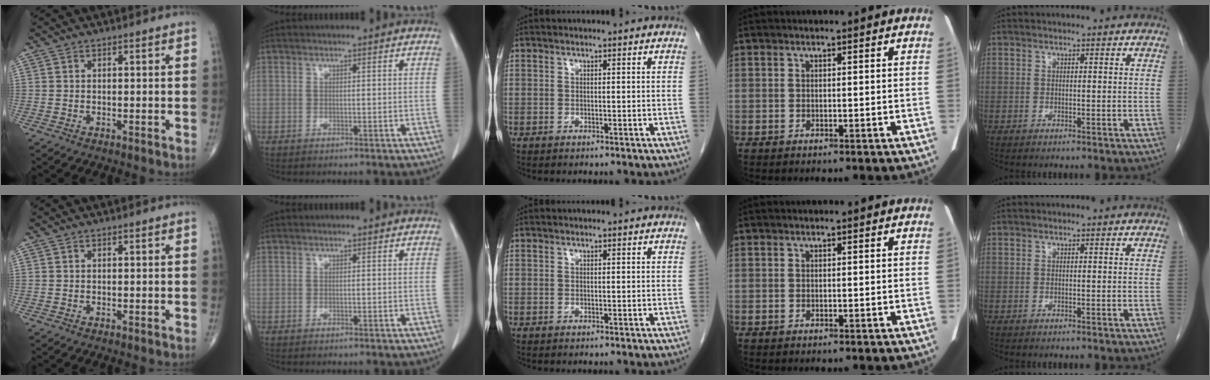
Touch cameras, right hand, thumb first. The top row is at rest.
{}